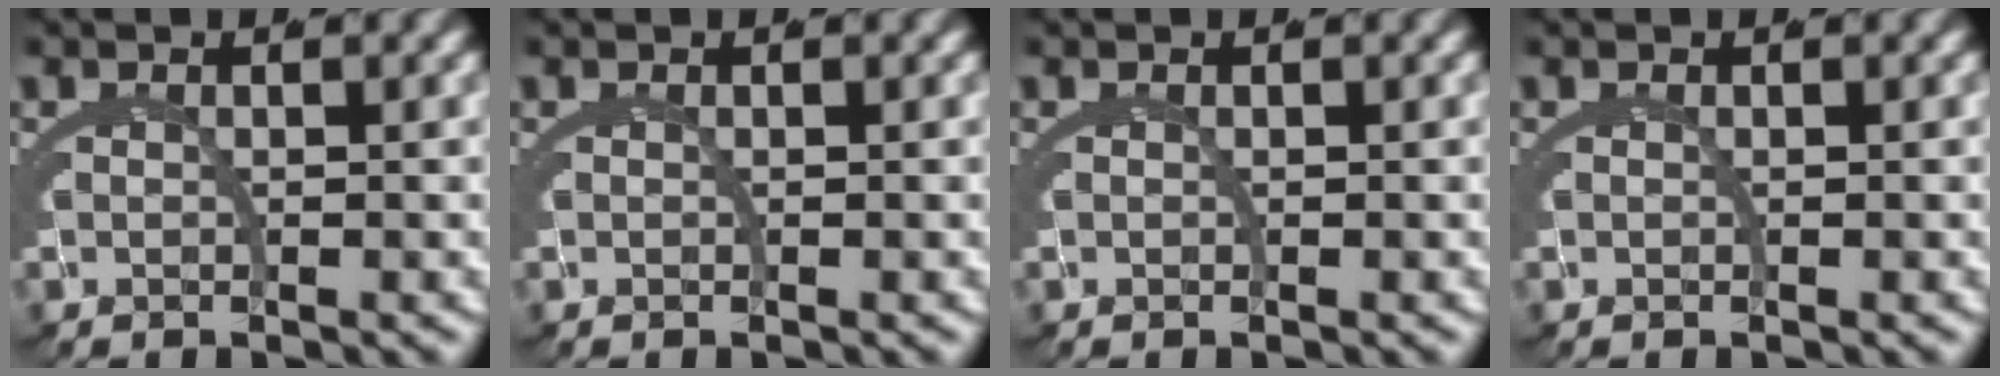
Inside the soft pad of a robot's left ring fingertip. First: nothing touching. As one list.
[{"total": 0.0}, {"total": 0.0}, {"total": 0.0}]